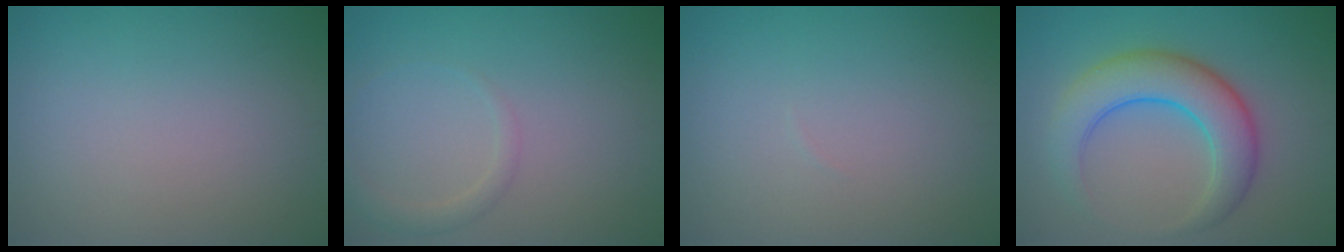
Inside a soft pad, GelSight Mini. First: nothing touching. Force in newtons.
{"total": 1.5, "press": 1.5, "slide": 0.1}
{"total": 0.0}
{"total": 6.2, "press": 6.2, "slide": 0.2}